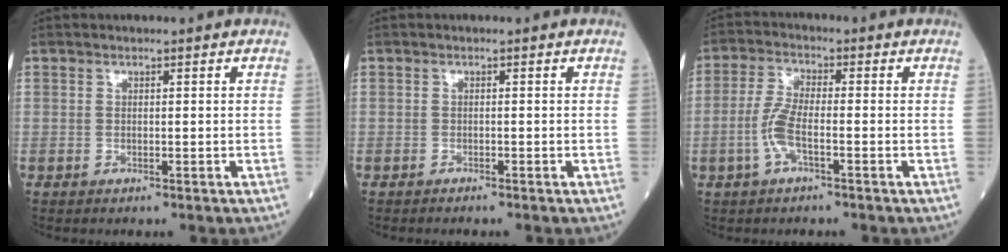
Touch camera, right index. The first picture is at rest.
{"total": 0.9, "force": [-0.9, -0.1, 0.4], "torque": [-0.006, 0.001, -0.013]}
{"total": 5.3, "force": [-1.7, 1.3, 4.8], "torque": [-0.113, 0.003, -0.039]}